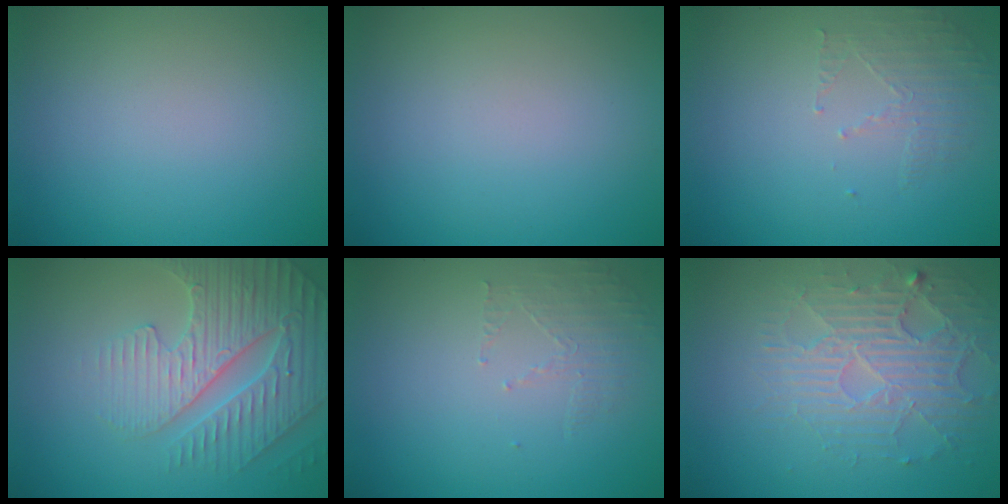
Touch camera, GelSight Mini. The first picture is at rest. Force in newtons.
{"total": 0.0}
{"total": 1.6, "press": 0.7, "slide": 1.4}
{"total": 4.7, "press": 4.6, "slide": 1.1}
{"total": 1.5, "press": 0.5, "slide": 1.4}
{"total": 4.3, "press": 3.8, "slide": 2.0}